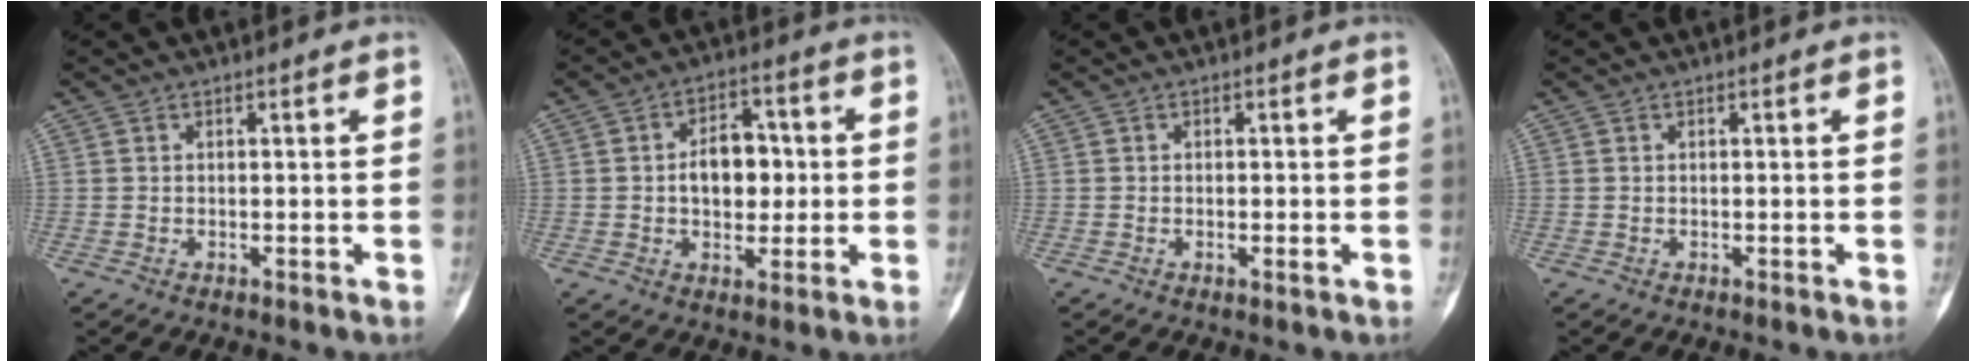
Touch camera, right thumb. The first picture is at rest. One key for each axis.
{"total": 9.2, "fx": 0.3, "fy": 6.1, "fz": 6.9, "tx": -0.068, "ty": 0.014, "tz": 0.001}
{"total": 1.1, "fx": -0.2, "fy": 0.3, "fz": 1.0, "tx": -0.016, "ty": 0.000, "tz": -0.004}
{"total": 0.0}